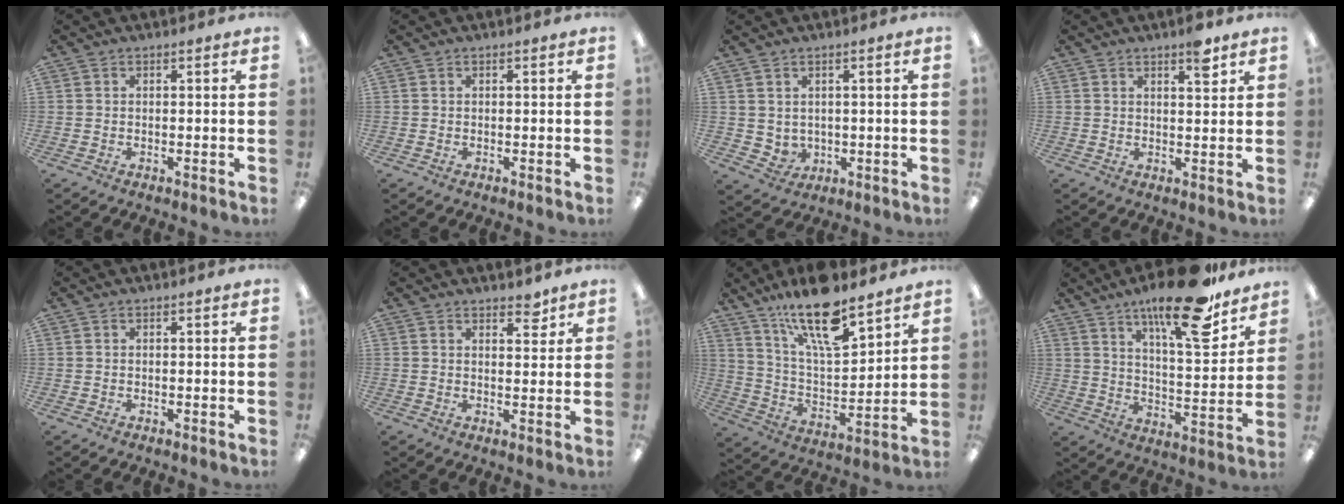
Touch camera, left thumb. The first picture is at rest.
{"total": 0.0}
{"total": 2.9, "force": [1.8, 2.3, 0.4], "torque": [-0.014, -0.010, 0.034]}
{"total": 5.4, "force": [3.6, 1.9, 3.4], "torque": [-0.036, -0.018, 0.056]}
{"total": 0.0}
{"total": 3.4, "force": [3.0, 1.3, 1.0], "torque": [0.008, -0.021, 0.048]}
{"total": 18.8, "force": [13.5, 6.0, 11.6], "torque": [-0.203, -0.073, 0.228]}
{"total": 21.0, "force": [14.6, 6.1, 13.8], "torque": [-0.210, -0.087, 0.234]}